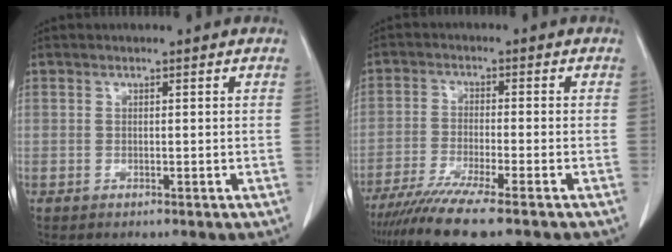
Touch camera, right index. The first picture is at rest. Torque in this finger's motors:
{"motor_torque": [1.09, -1.04, 0.51, 0.15]}